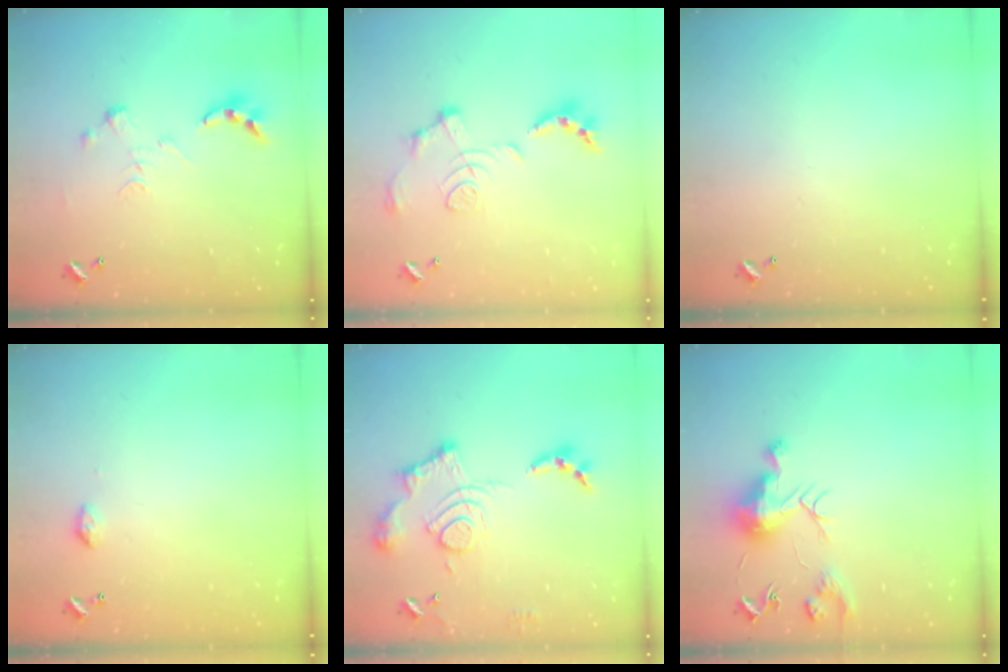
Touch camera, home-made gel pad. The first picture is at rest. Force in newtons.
{"total": 1.5, "press": 0.8, "slide": 1.3}
{"total": 0.0}
{"total": 4.1, "press": 4.1, "slide": 0.6}
{"total": 16.5, "press": 16.4, "slide": 1.7}
{"total": 10.0, "press": 10.0, "slide": 0.6}